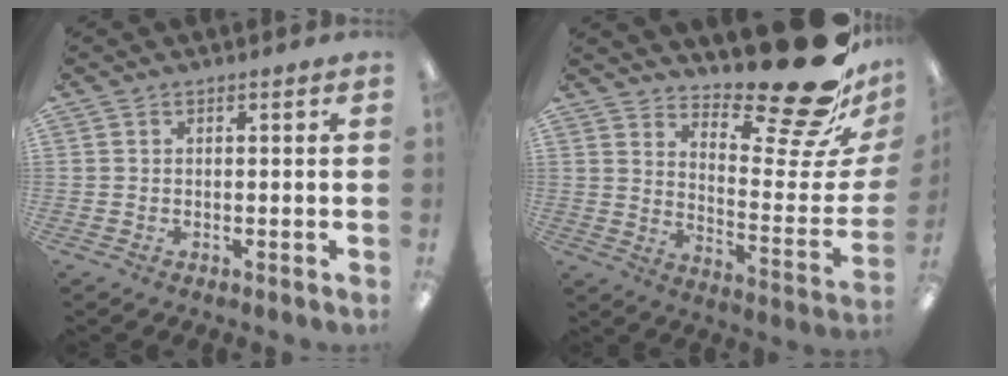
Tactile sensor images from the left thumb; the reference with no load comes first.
{"total": 23.1, "force": [17.0, 6.0, 14.5], "torque": [-0.163, -0.137, 0.270]}